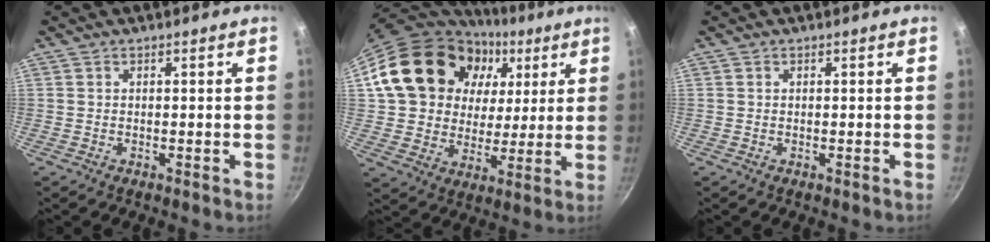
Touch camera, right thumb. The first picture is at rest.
{"total": 23.8, "force": [8.5, 18.5, 12.3], "torque": [-0.201, 0.008, 0.150]}
{"total": 0.0}